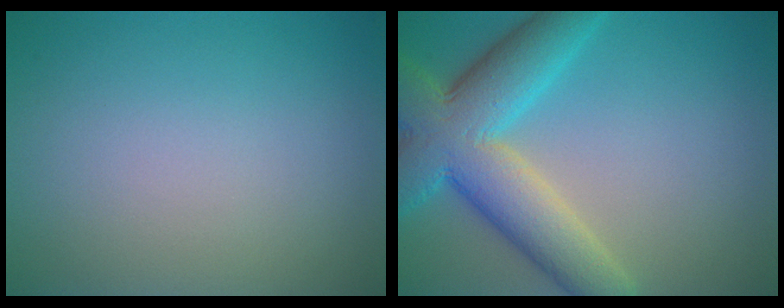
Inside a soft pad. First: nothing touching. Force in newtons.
{"total": 9.6, "press": 9.6, "slide": 0.4}